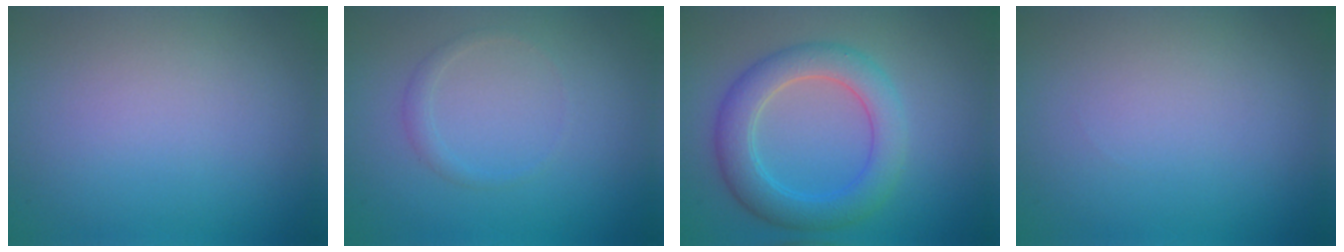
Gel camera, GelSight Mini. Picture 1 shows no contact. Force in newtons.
{"total": 0.9, "press": 0.9, "slide": 0.2}
{"total": 5.0, "press": 5.0, "slide": 0.2}
{"total": 0.0}